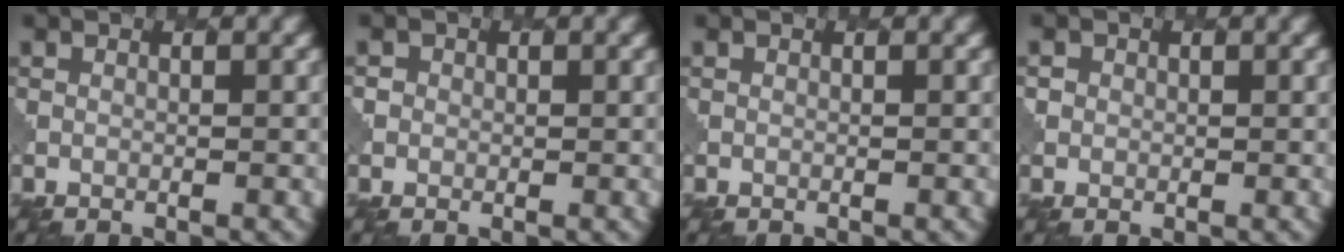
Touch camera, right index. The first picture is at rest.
{"total": 1.2, "force": [0.1, 1.2, -0.1], "torque": [0.016, 0.004, -0.004]}
{"total": 0.0}
{"total": 1.3, "force": [0.3, 1.2, -0.1], "torque": [0.013, 0.002, -0.001]}